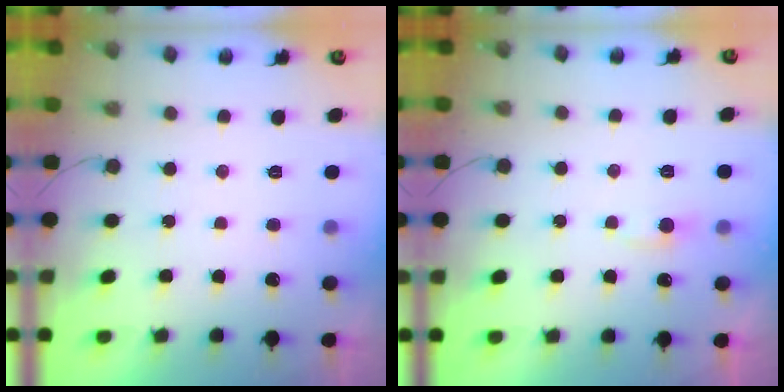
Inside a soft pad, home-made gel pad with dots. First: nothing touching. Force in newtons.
{"total": 3.1, "press": 3.1, "slide": 0.4}